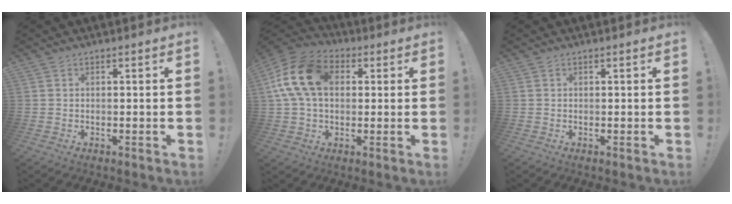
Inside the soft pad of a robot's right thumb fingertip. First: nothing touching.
{"total": 17.0, "force": [3.5, 11.8, 11.7], "torque": [-0.219, 0.010, 0.067]}
{"total": 0.0}